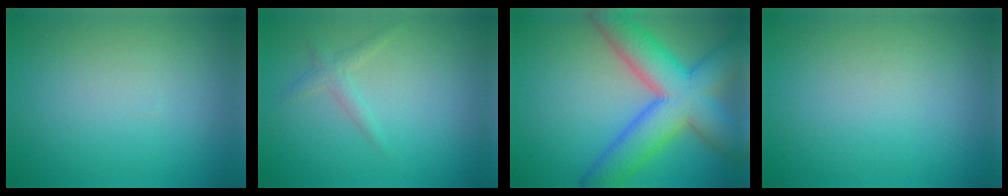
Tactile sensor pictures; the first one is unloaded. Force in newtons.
{"total": 1.3, "press": 1.3, "slide": 0.0}
{"total": 10.2, "press": 10.2, "slide": 0.3}
{"total": 0.0}